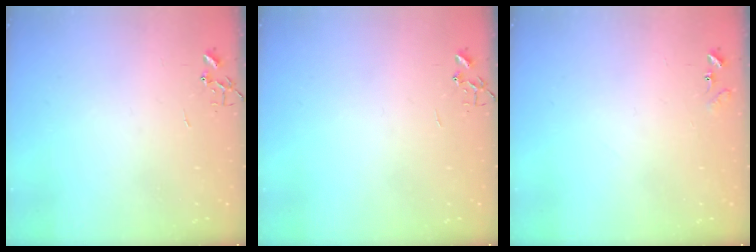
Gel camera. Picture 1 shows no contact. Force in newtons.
{"total": 0.0}
{"total": 7.7, "press": 7.6, "slide": 0.6}